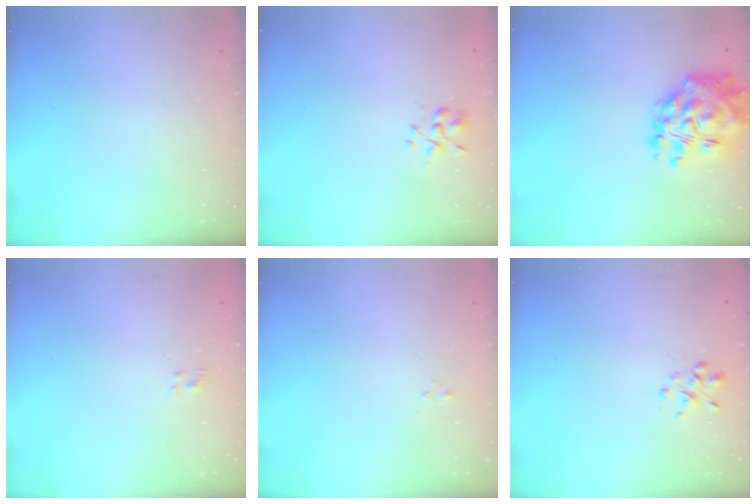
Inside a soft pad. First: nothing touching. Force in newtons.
{"total": 2.1, "press": 2.0, "slide": 0.6}
{"total": 17.0, "press": 16.3, "slide": 4.9}
{"total": 0.5, "press": 0.3, "slide": 0.4}
{"total": 0.5, "press": 0.4, "slide": 0.4}
{"total": 1.6, "press": 1.5, "slide": 0.5}